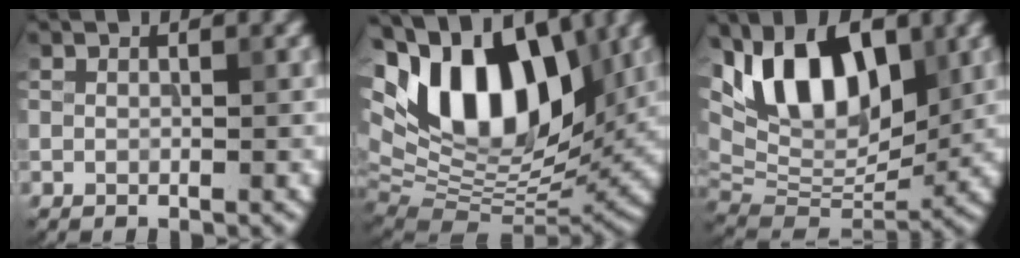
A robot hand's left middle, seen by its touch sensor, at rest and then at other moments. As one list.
[{"total": 15.6, "force": [5.1, 8.8, 11.8], "torque": [-0.197, 0.023, 0.081]}, {"total": 11.6, "force": [5.2, 6.0, 8.5], "torque": [-0.136, 0.010, 0.083]}]